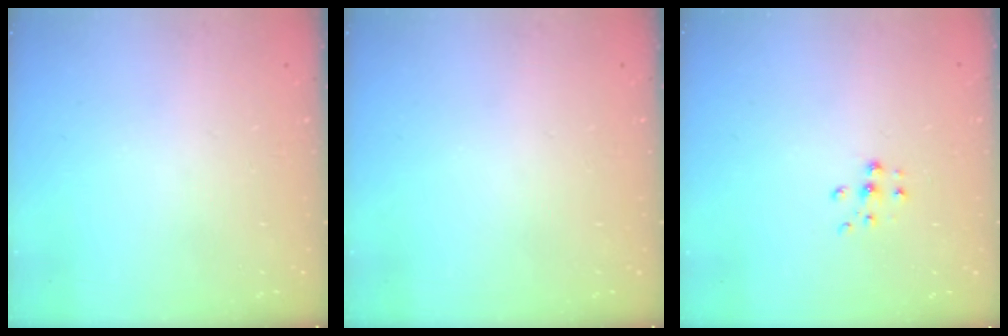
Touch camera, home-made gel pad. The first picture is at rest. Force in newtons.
{"total": 0.0}
{"total": 6.6, "press": 6.6, "slide": 0.5}